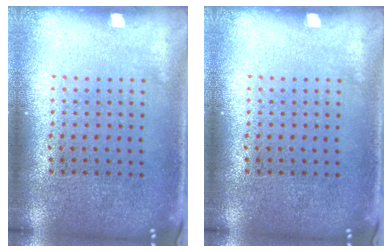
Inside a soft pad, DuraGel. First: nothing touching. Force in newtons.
{"total": 0.0}